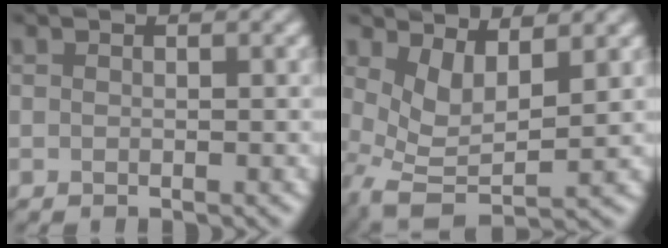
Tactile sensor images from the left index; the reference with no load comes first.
{"total": 4.1, "force": [0.6, 1.8, 3.6], "torque": [-0.074, -0.011, 0.015]}